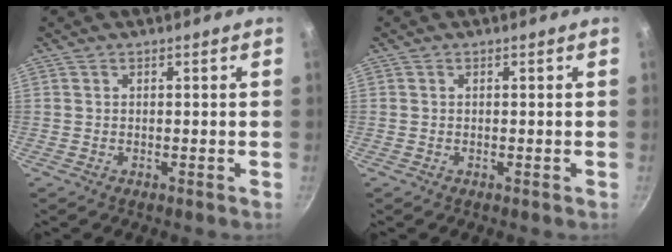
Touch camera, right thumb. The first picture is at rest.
{"total": 0.0}